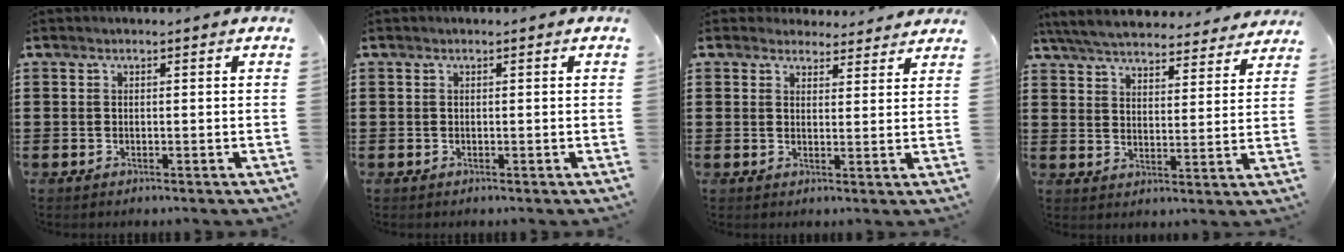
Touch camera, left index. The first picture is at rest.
{"total": 0.0}
{"total": 2.4, "force": [2.2, 0.9, 0.2], "torque": [-0.003, -0.002, 0.041]}
{"total": 6.1, "force": [5.9, 0.4, 1.4], "torque": [-0.055, -0.035, 0.104]}